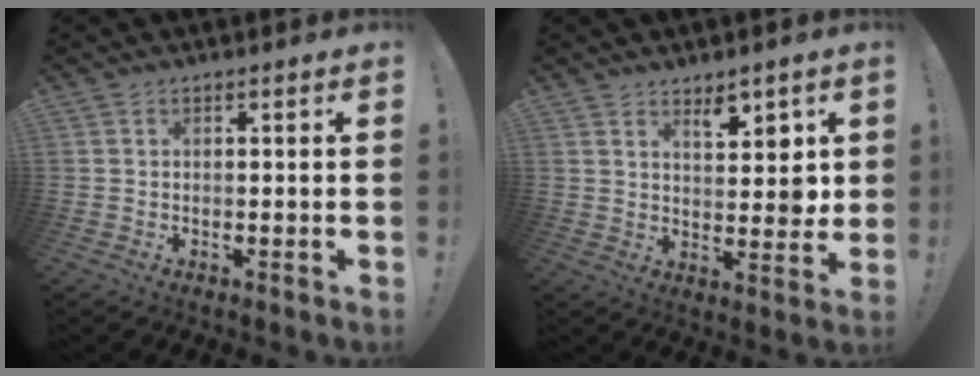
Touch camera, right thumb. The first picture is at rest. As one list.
[{"total": 7.0, "force": [4.7, 3.5, 3.9], "torque": [-0.032, -0.037, 0.079]}]